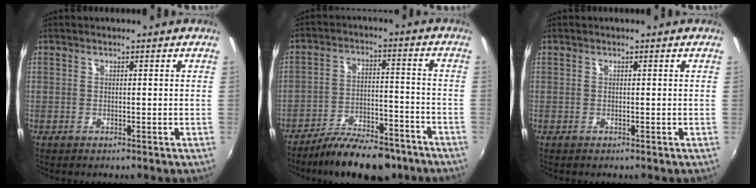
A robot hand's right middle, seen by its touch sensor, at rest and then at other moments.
{"total": 15.4, "force": [-12.5, 5.0, 7.5], "torque": [-0.137, -0.005, -0.184]}
{"total": 0.0}